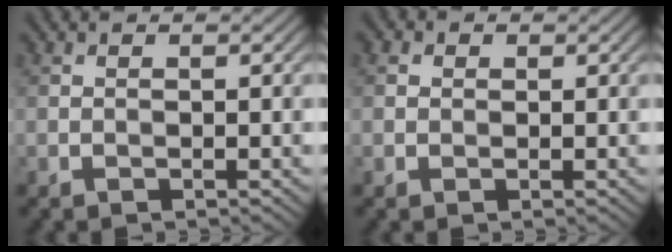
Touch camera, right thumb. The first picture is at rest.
{"total": 0.8, "force": [0.2, 0.8, 0.3], "torque": [-0.006, 0.000, 0.000]}